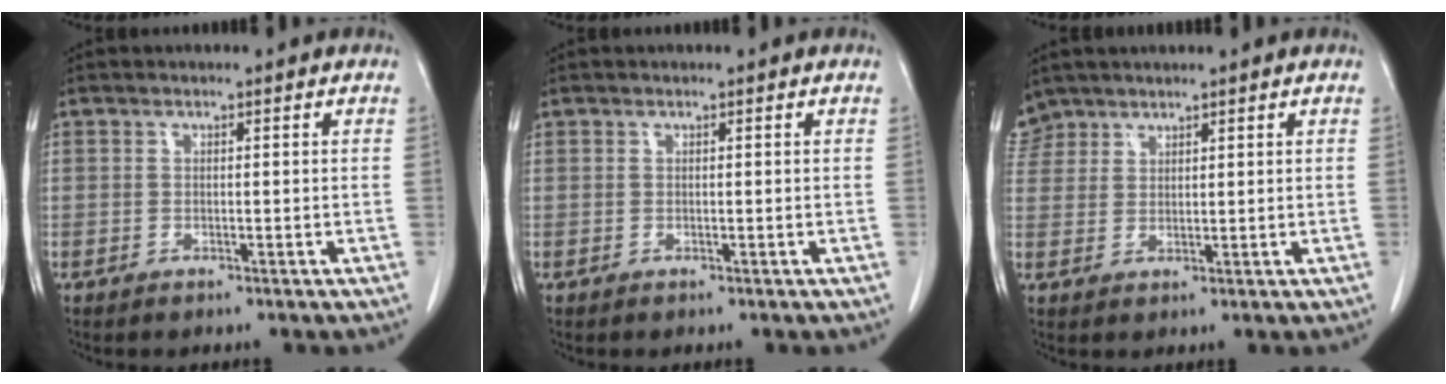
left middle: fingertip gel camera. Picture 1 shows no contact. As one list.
[{"total": 0.0}, {"total": 4.0, "force": [3.4, 2.0, -0.2], "torque": [0.009, 0.012, 0.070]}]